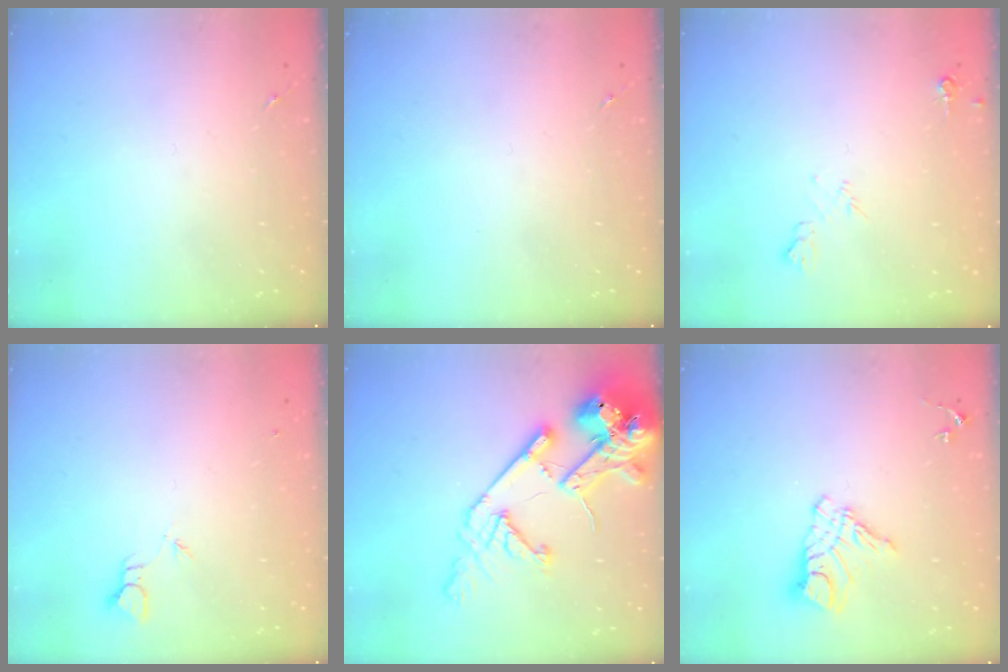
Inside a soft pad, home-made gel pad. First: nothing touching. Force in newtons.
{"total": 0.0}
{"total": 6.4, "press": 6.3, "slide": 1.2}
{"total": 1.9, "press": 1.9, "slide": 0.1}
{"total": 20.3, "press": 20.1, "slide": 2.7}
{"total": 11.3, "press": 11.2, "slide": 0.9}